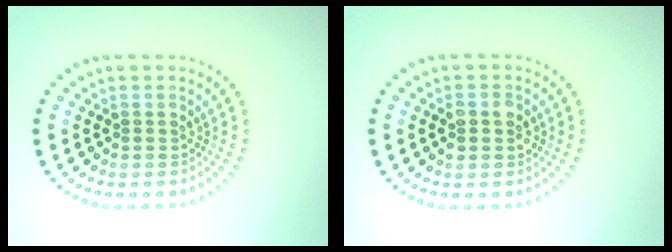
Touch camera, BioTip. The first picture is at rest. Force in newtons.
{"total": 2.2, "press": 2.1, "slide": 0.1}